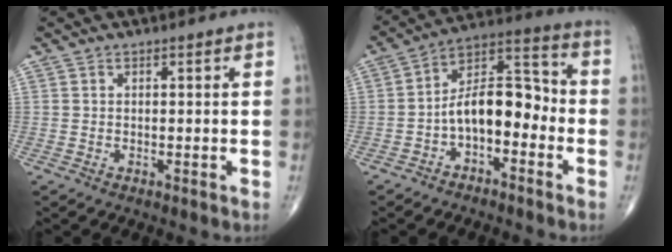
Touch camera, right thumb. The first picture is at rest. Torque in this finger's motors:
{"motor_torque": [1.42, 1.27, 0.67, -0.76, 0.10]}